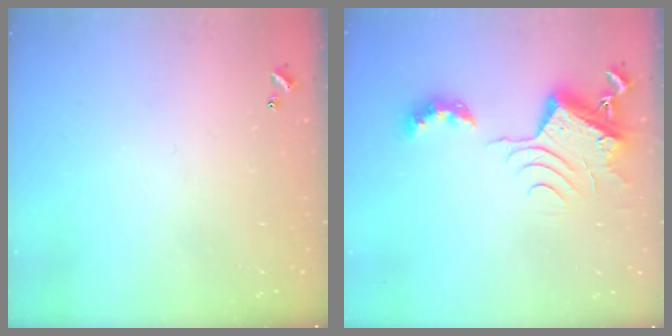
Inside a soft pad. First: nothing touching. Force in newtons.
{"total": 9.7, "press": 9.6, "slide": 1.0}